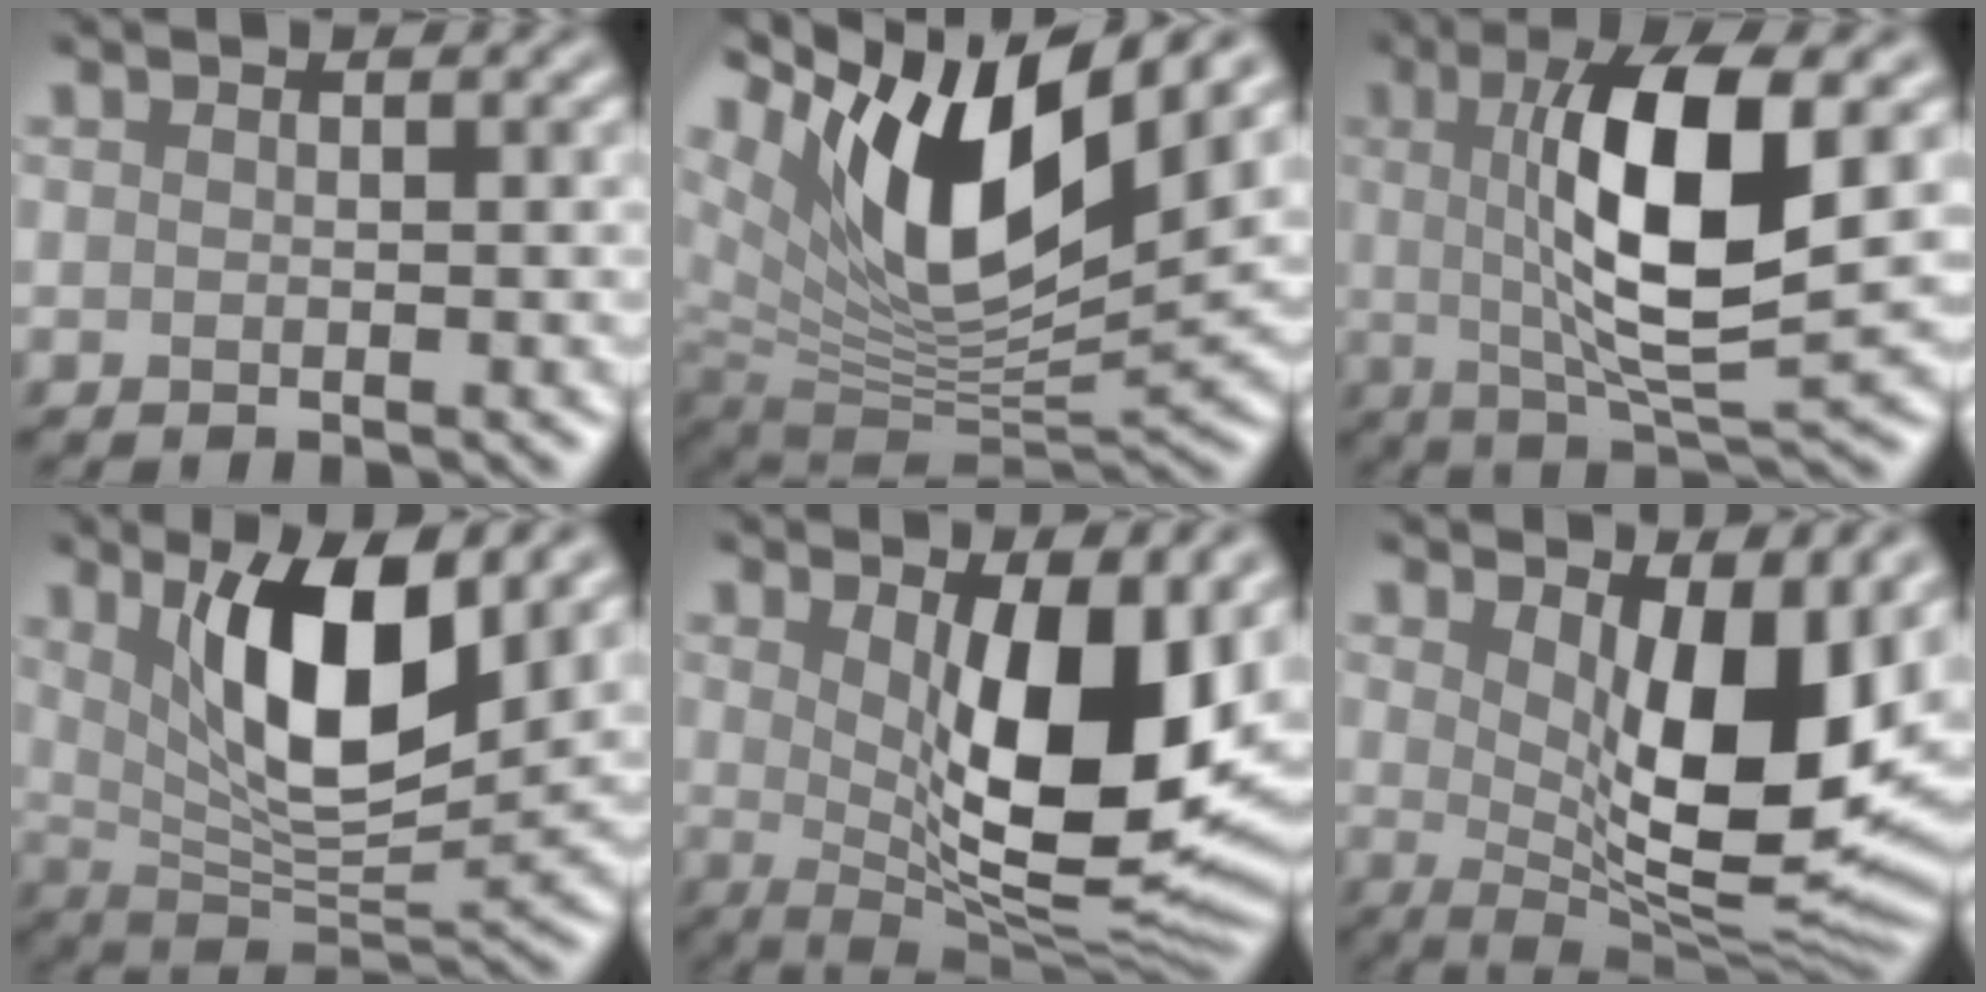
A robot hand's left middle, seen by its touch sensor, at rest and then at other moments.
{"total": 14.1, "force": [6.3, 5.7, 11.3], "torque": [-0.199, 0.001, 0.112]}
{"total": 10.0, "force": [1.5, 2.7, 9.5], "torque": [-0.154, -0.004, 0.031]}
{"total": 9.4, "force": [3.4, 3.2, 8.2], "torque": [-0.137, -0.016, 0.061]}
{"total": 12.2, "force": [2.0, 4.4, 11.2], "torque": [-0.153, -0.017, 0.036]}
{"total": 11.2, "force": [2.6, 4.2, 10.1], "torque": [-0.144, -0.018, 0.046]}